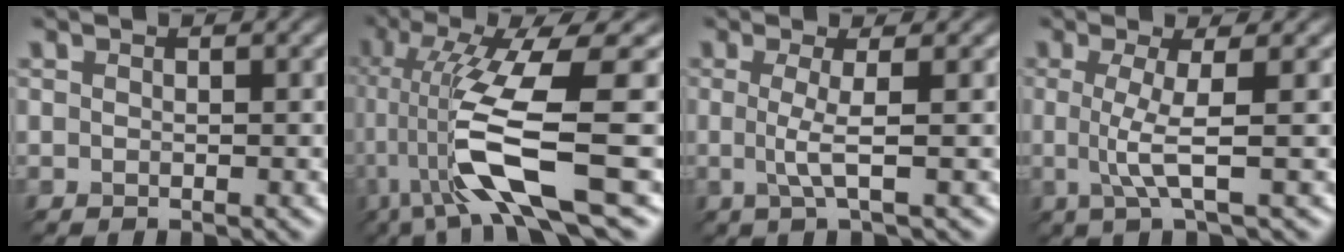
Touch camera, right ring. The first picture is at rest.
{"total": 9.8, "force": [-1.7, 1.2, 9.6], "torque": [-0.182, 0.006, -0.013]}
{"total": 1.7, "force": [0.0, -0.2, 1.7], "torque": [-0.043, 0.001, 0.008]}
{"total": 2.7, "force": [0.0, 0.0, 2.7], "torque": [-0.062, 0.003, 0.009]}